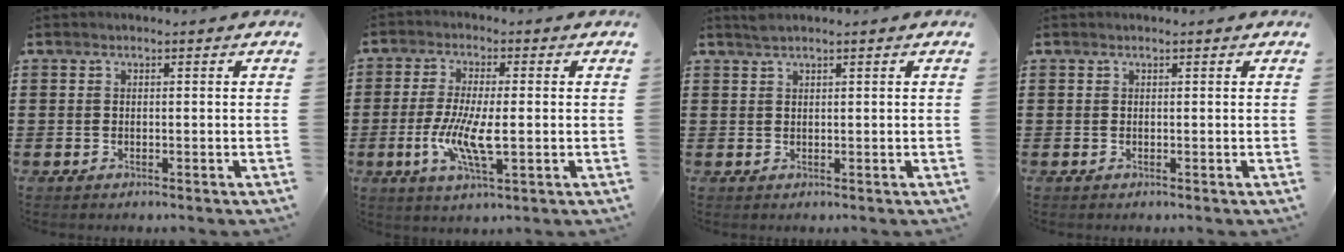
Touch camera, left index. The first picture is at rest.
{"total": 7.7, "force": [-1.5, 2.1, 7.3], "torque": [-0.151, -0.010, -0.031]}
{"total": 1.2, "force": [1.0, 0.0, 0.6], "torque": [-0.013, 0.001, 0.018]}
{"total": 0.0}